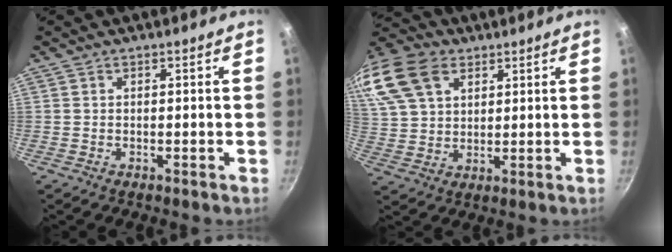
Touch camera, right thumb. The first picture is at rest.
{"total": 20.2, "force": [9.8, 13.5, 11.4], "torque": [-0.257, 0.020, 0.187]}